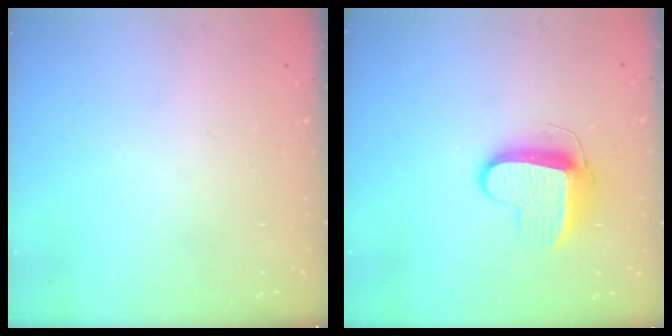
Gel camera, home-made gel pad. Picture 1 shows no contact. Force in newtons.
{"total": 10.1, "press": 10.1, "slide": 0.5}